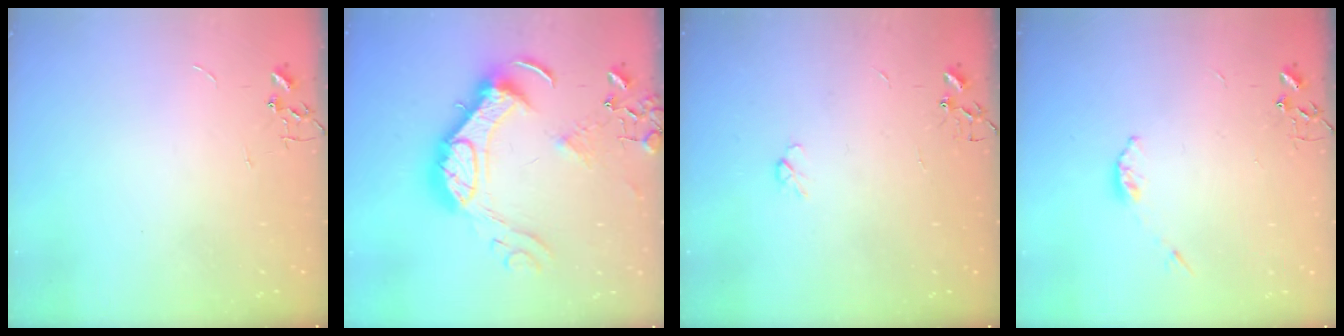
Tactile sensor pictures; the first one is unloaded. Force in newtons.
{"total": 18.9, "press": 18.8, "slide": 1.7}
{"total": 3.5, "press": 3.5, "slide": 0.7}
{"total": 3.4, "press": 3.4, "slide": 0.4}